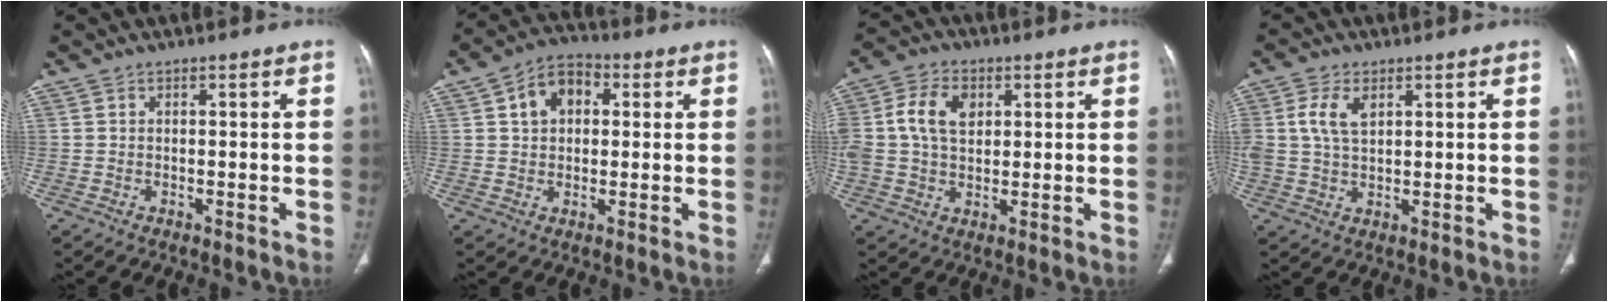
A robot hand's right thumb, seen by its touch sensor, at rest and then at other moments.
{"total": 8.5, "force": [2.2, 6.0, 5.6], "torque": [-0.076, 0.012, 0.028]}
{"total": 10.1, "force": [2.3, 6.9, 7.1], "torque": [-0.135, 0.008, 0.043]}
{"total": 6.1, "force": [2.1, 3.4, 4.6], "torque": [-0.101, 0.001, 0.042]}